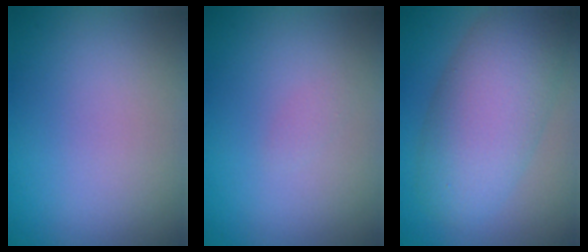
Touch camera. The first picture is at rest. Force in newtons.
{"total": 0.6, "press": 0.6, "slide": 0.0}
{"total": 7.9, "press": 7.9, "slide": 0.4}